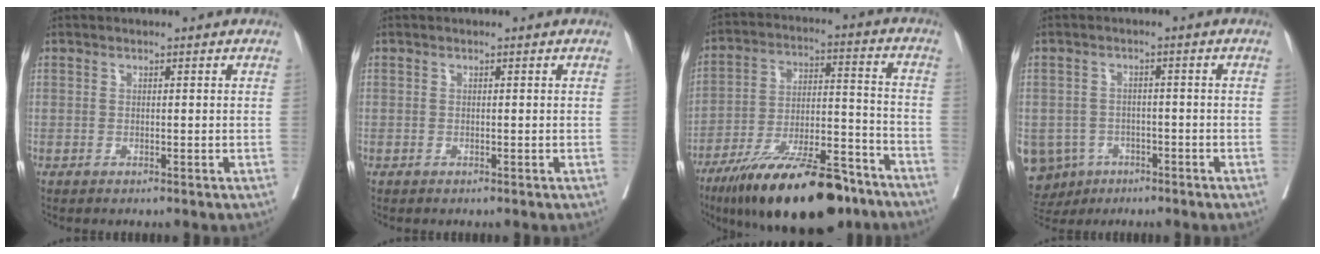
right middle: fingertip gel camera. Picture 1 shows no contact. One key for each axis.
{"total": 0.6, "fx": -0.2, "fy": 0.6, "fz": -0.1, "tx": 0.010, "ty": 0.009, "tz": -0.007}
{"total": 21.2, "fx": -15.7, "fy": 5.1, "fz": 13.3, "tx": -0.188, "ty": 0.001, "tz": -0.261}
{"total": 10.5, "fx": -5.2, "fy": 8.7, "fz": 2.7, "tx": -0.078, "ty": 0.003, "tz": -0.070}